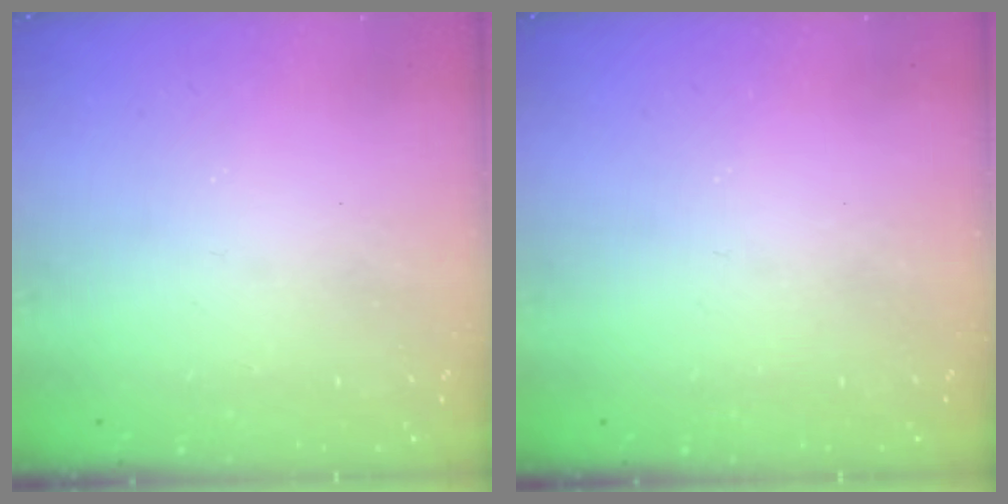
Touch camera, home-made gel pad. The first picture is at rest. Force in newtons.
{"total": 0.0}